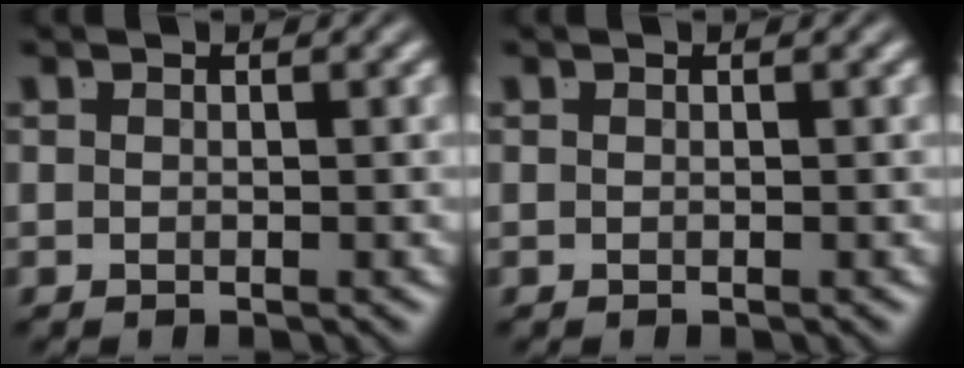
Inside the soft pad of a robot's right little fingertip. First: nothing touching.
{"total": 0.0}